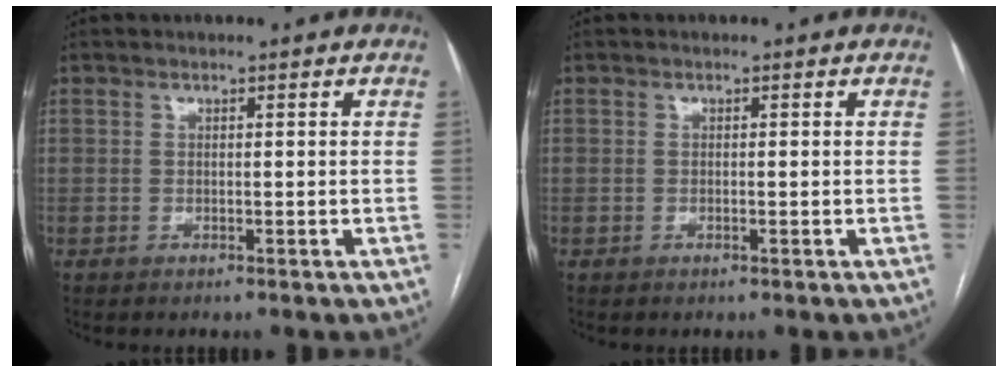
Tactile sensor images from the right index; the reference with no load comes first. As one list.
[{"total": 0.0}]